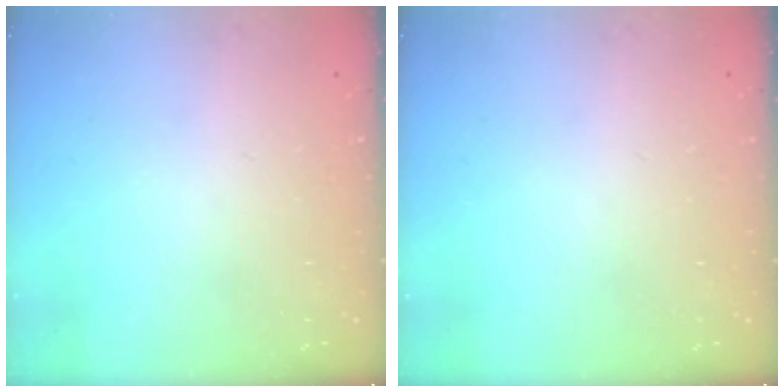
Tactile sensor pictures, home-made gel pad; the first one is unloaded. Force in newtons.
{"total": 0.0}